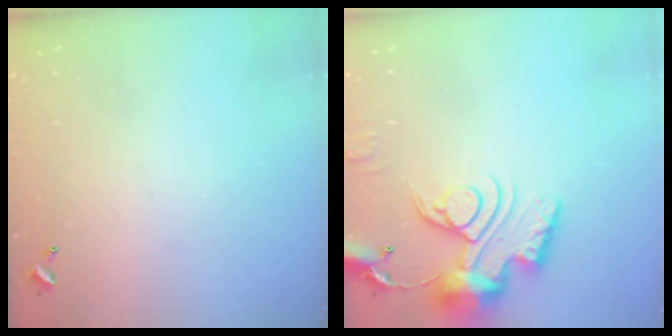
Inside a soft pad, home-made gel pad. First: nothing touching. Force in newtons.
{"total": 15.5, "press": 15.4, "slide": 1.7}